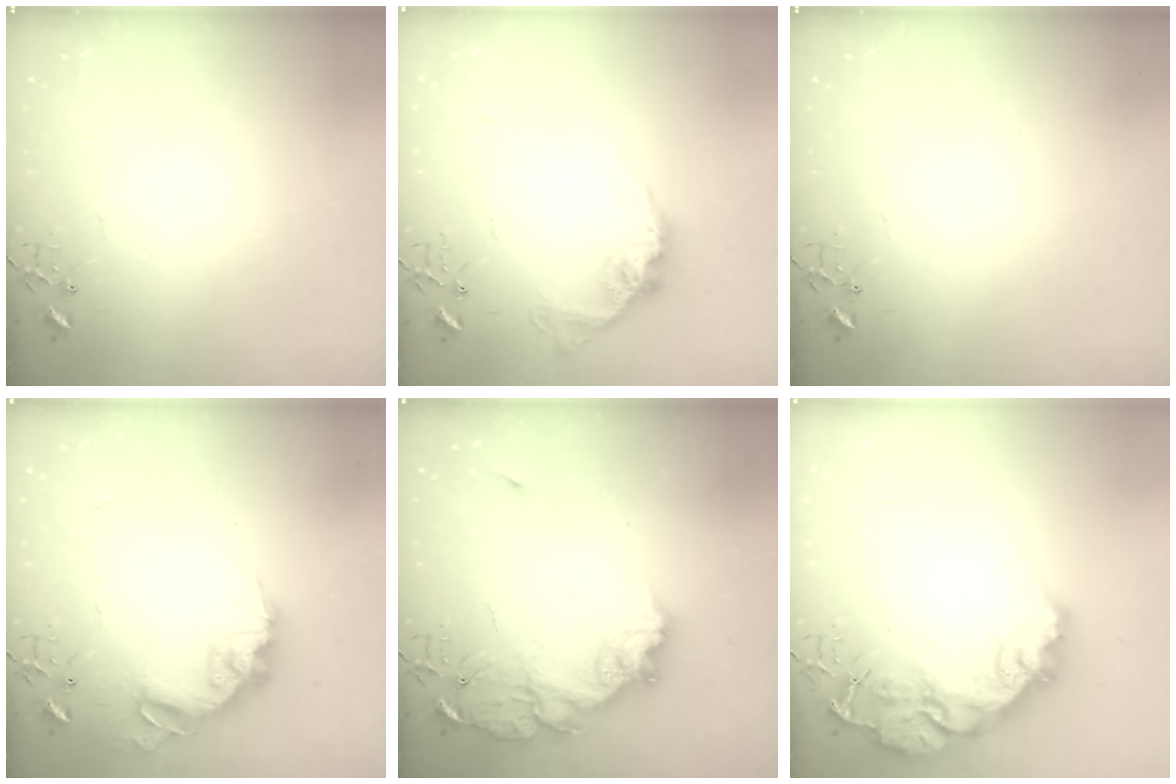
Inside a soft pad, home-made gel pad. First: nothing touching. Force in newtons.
{"total": 13.4, "press": 13.3, "slide": 0.8}
{"total": 0.0}
{"total": 16.1, "press": 16.1, "slide": 1.0}
{"total": 15.3, "press": 15.2, "slide": 1.1}
{"total": 25.5, "press": 25.4, "slide": 2.1}